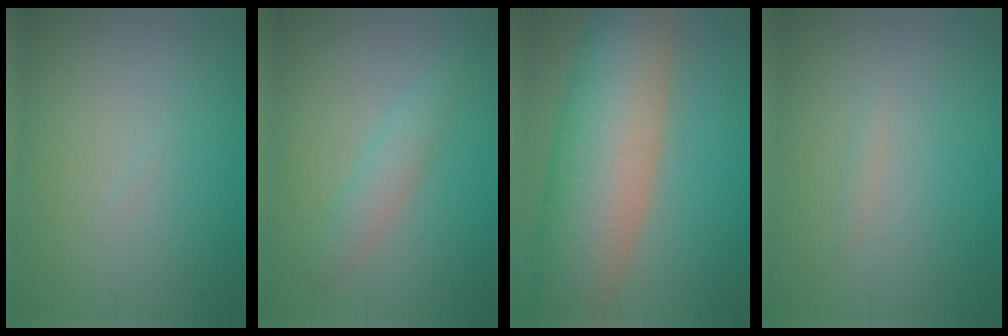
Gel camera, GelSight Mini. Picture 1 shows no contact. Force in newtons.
{"total": 2.1, "press": 2.1, "slide": 0.2}
{"total": 12.4, "press": 12.4, "slide": 0.6}
{"total": 0.5, "press": 0.5, "slide": 0.1}